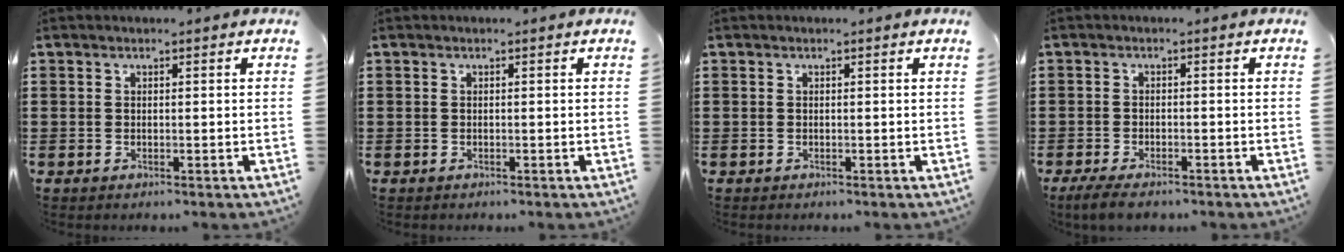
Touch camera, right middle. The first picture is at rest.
{"total": 0.0}
{"total": 0.0}
{"total": 2.7, "force": [-2.2, 0.7, 1.3], "torque": [-0.038, -0.001, -0.049]}